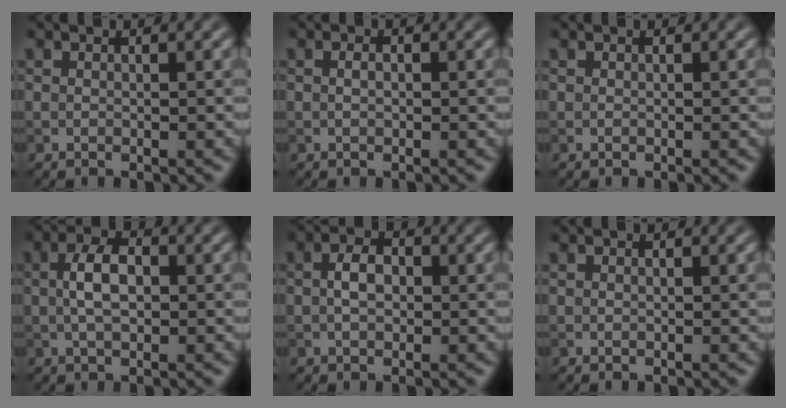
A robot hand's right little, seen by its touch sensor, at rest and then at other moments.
{"total": 0.9, "force": [0.1, 0.5, 0.7], "torque": [-0.010, -0.005, 0.002]}
{"total": 0.0}
{"total": 3.3, "force": [0.2, 1.7, 2.9], "torque": [-0.058, 0.004, 0.000]}
{"total": 2.4, "force": [0.0, 1.5, 1.8], "torque": [-0.037, 0.005, -0.004]}
{"total": 0.0}